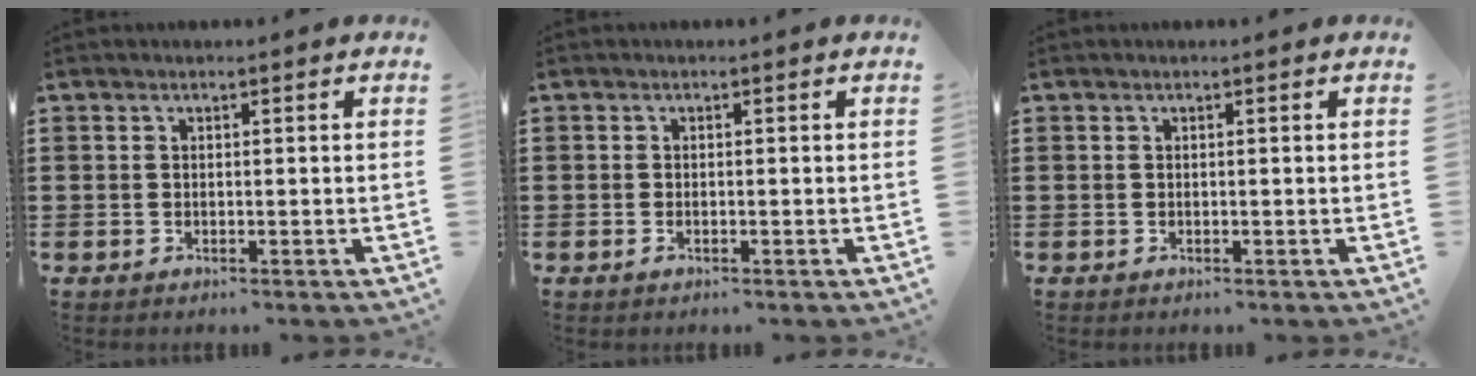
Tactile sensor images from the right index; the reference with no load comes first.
{"total": 0.6, "force": [-0.2, 0.2, 0.4], "torque": [-0.010, -0.003, -0.004]}
{"total": 0.0}